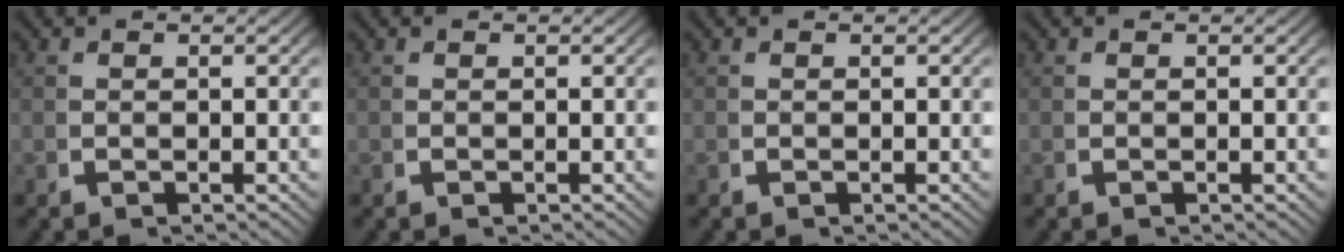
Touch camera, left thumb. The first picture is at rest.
{"total": 0.0}
{"total": 0.0}
{"total": 0.0}